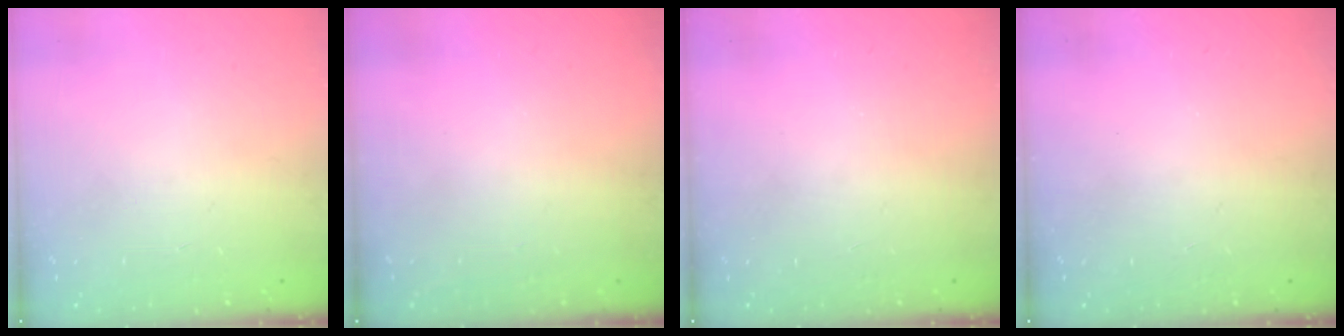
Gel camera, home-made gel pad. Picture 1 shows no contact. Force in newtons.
{"total": 0.0}
{"total": 0.0}
{"total": 0.0}